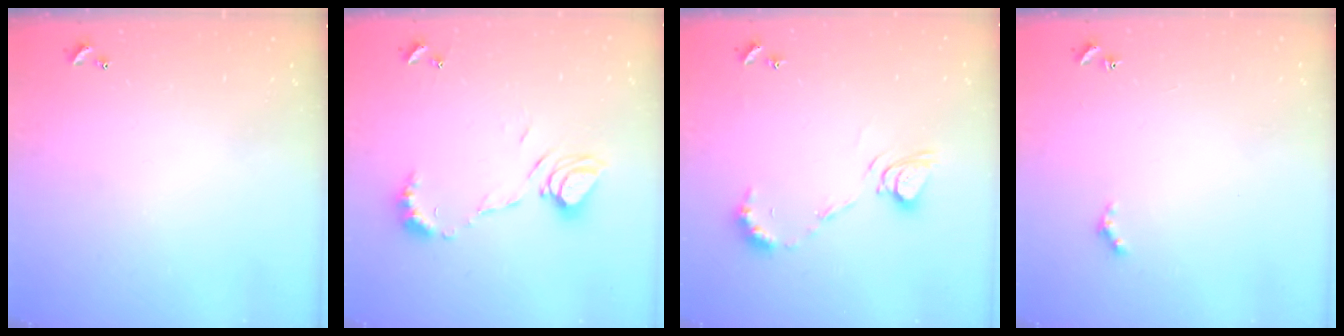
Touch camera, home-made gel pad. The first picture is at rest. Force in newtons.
{"total": 9.3, "press": 9.3, "slide": 1.0}
{"total": 8.2, "press": 8.2, "slide": 0.7}
{"total": 1.5, "press": 1.4, "slide": 0.3}